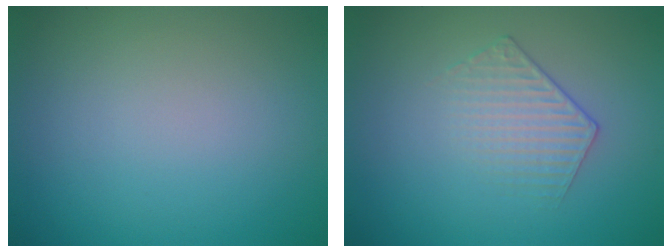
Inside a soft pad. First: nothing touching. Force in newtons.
{"total": 1.7, "press": 1.2, "slide": 1.3}